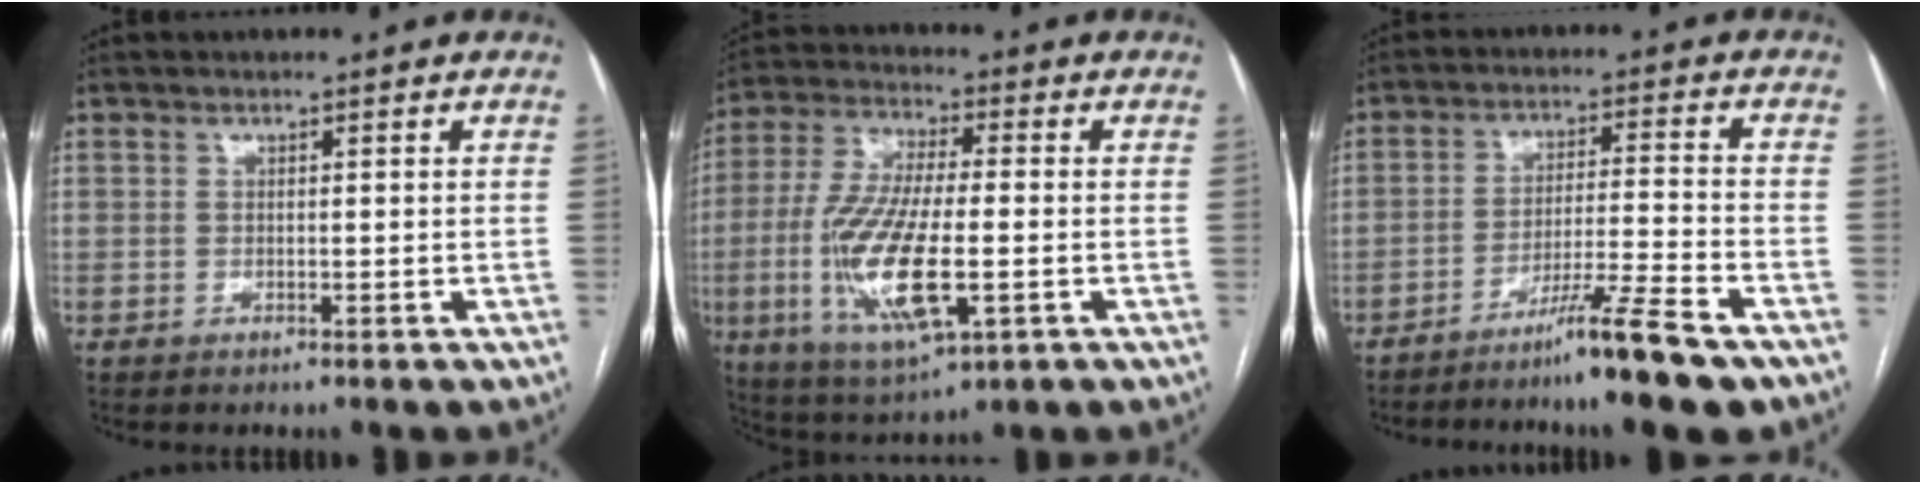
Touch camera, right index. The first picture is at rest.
{"total": 16.0, "force": [-3.5, 4.2, 15.0], "torque": [-0.317, -0.017, -0.057]}
{"total": 10.1, "force": [-7.3, -1.1, 7.0], "torque": [-0.112, -0.022, -0.127]}